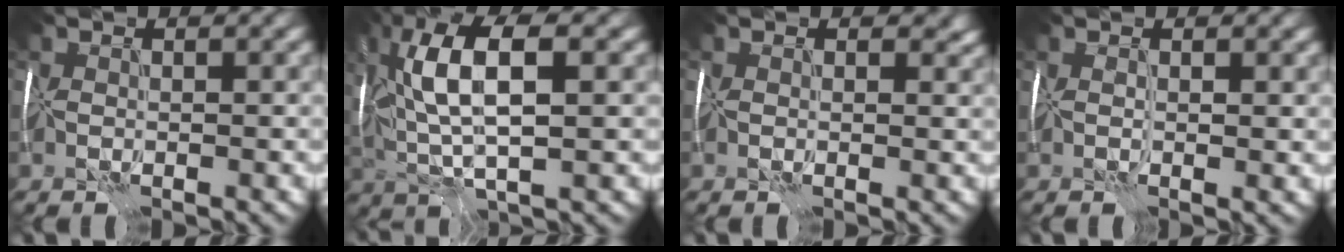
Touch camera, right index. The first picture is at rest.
{"total": 9.6, "force": [1.7, 3.3, 8.8], "torque": [-0.179, 0.015, 0.026]}
{"total": 1.9, "force": [0.9, 1.5, 0.8], "torque": [-0.013, -0.009, 0.006]}
{"total": 1.3, "force": [0.4, 0.4, 1.2], "torque": [-0.021, -0.004, 0.009]}